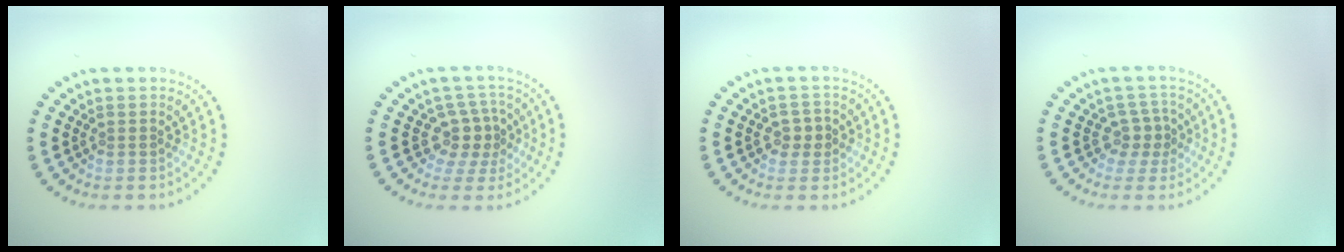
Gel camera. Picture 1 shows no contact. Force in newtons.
{"total": 2.8, "press": 2.2, "slide": 1.7}
{"total": 1.9, "press": 1.8, "slide": 0.3}
{"total": 2.1, "press": 1.7, "slide": 1.2}